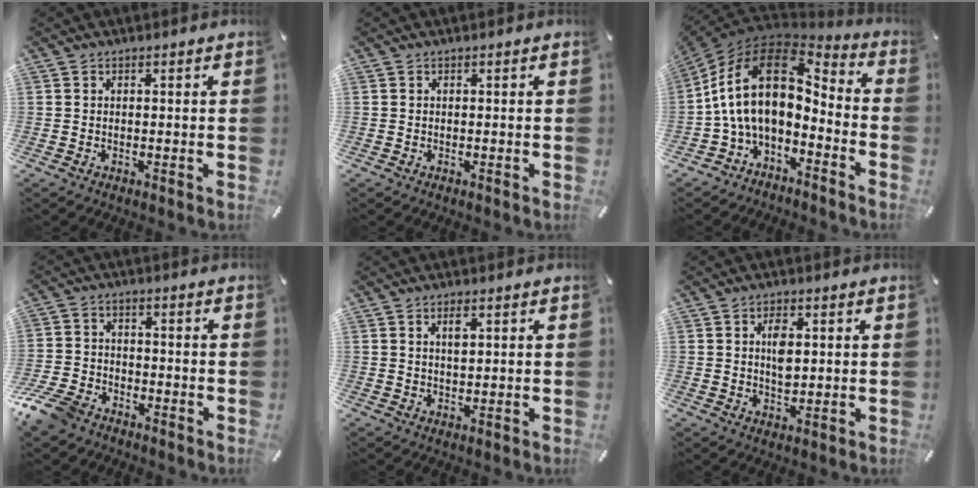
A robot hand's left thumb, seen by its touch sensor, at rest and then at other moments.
{"total": 0.0}
{"total": 19.1, "force": [0.5, 11.4, 15.3], "torque": [-0.324, -0.003, 0.006]}
{"total": 8.4, "force": [-6.5, 4.4, 3.2], "torque": [-0.072, 0.031, -0.126]}
{"total": 2.4, "force": [1.0, 1.1, 1.9], "torque": [-0.033, 0.000, 0.014]}
{"total": 4.9, "force": [0.9, 2.8, 3.9], "torque": [-0.067, 0.001, 0.011]}